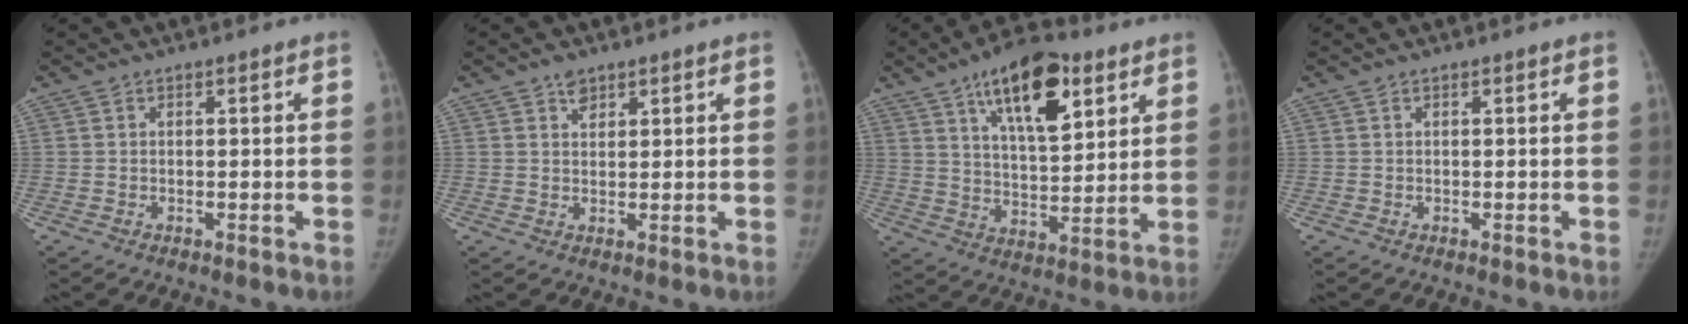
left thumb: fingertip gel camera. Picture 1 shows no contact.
{"total": 2.2, "force": [1.6, 1.4, 0.7], "torque": [0.001, -0.009, 0.028]}
{"total": 16.9, "force": [8.8, 7.2, 12.5], "torque": [-0.161, -0.033, 0.142]}
{"total": 0.0}